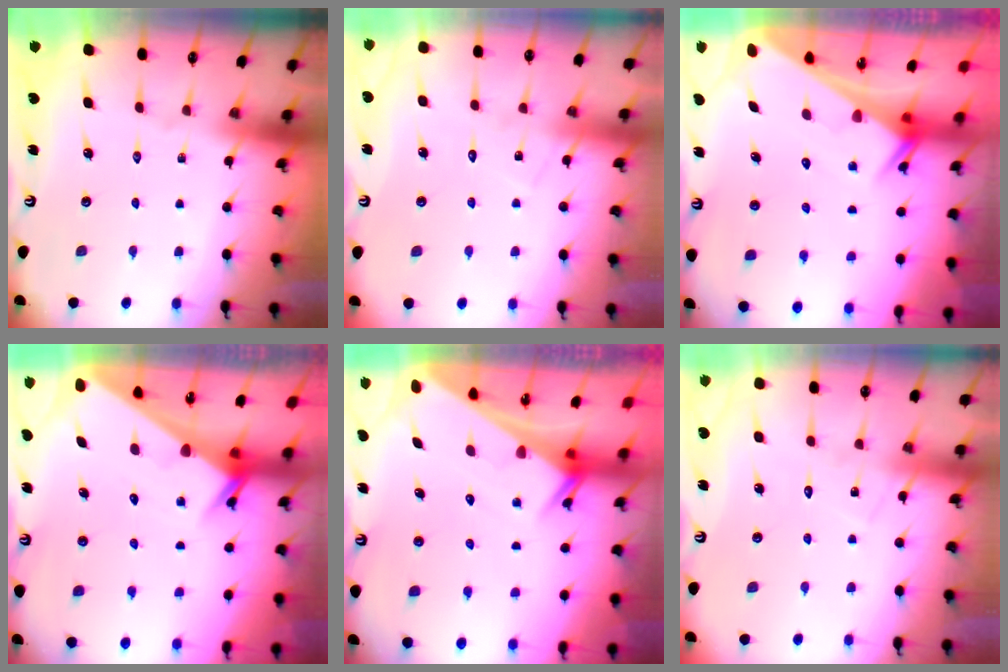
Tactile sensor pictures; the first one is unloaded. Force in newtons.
{"total": 6.4, "press": 6.4, "slide": 0.5}
{"total": 2.7, "press": 2.7, "slide": 0.1}
{"total": 2.4, "press": 2.4, "slide": 0.0}
{"total": 2.4, "press": 2.4, "slide": 0.2}
{"total": 6.4, "press": 6.4, "slide": 0.5}